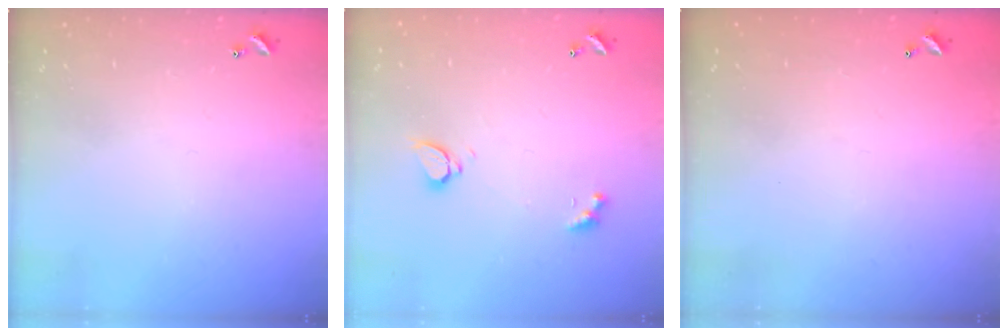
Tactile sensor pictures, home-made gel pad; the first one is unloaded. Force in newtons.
{"total": 2.4, "press": 2.3, "slide": 0.4}
{"total": 2.8, "press": 2.8, "slide": 0.1}